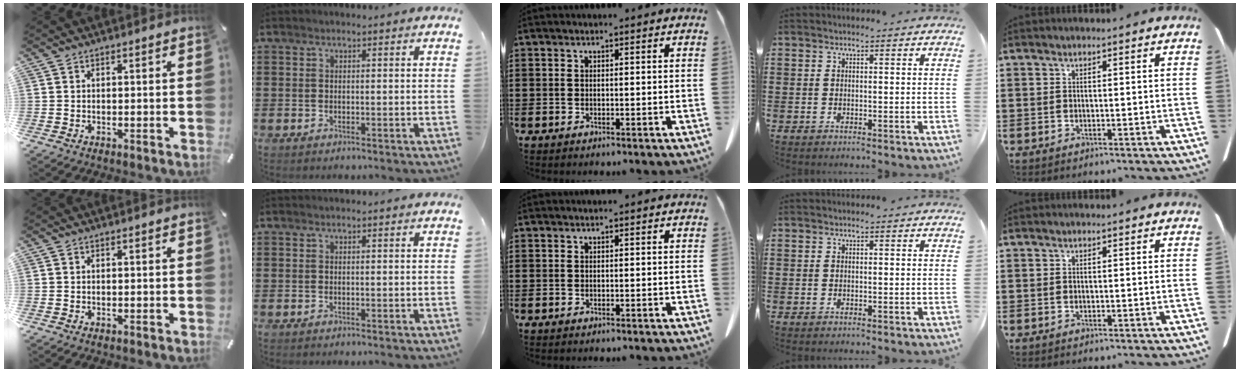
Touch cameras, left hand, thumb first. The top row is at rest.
{}